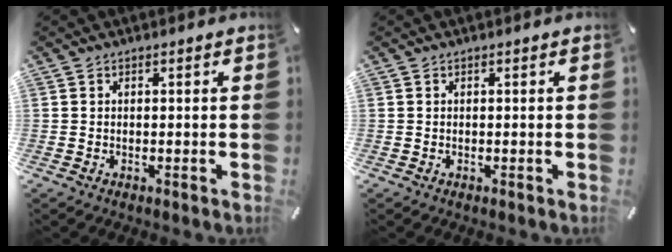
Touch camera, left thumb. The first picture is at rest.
{"total": 0.0}